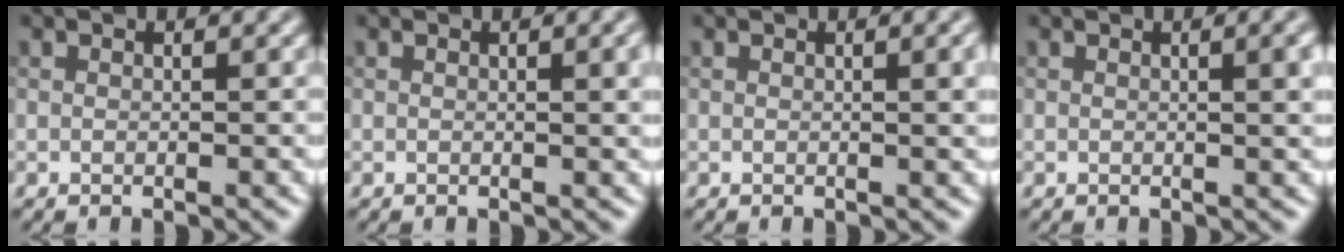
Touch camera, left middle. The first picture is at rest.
{"total": 2.6, "force": [0.6, 0.8, 2.4], "torque": [-0.024, 0.004, 0.005]}
{"total": 2.6, "force": [0.5, 0.8, 2.4], "torque": [-0.026, 0.004, 0.003]}
{"total": 3.3, "force": [0.6, 1.1, 3.1], "torque": [-0.032, 0.007, 0.007]}